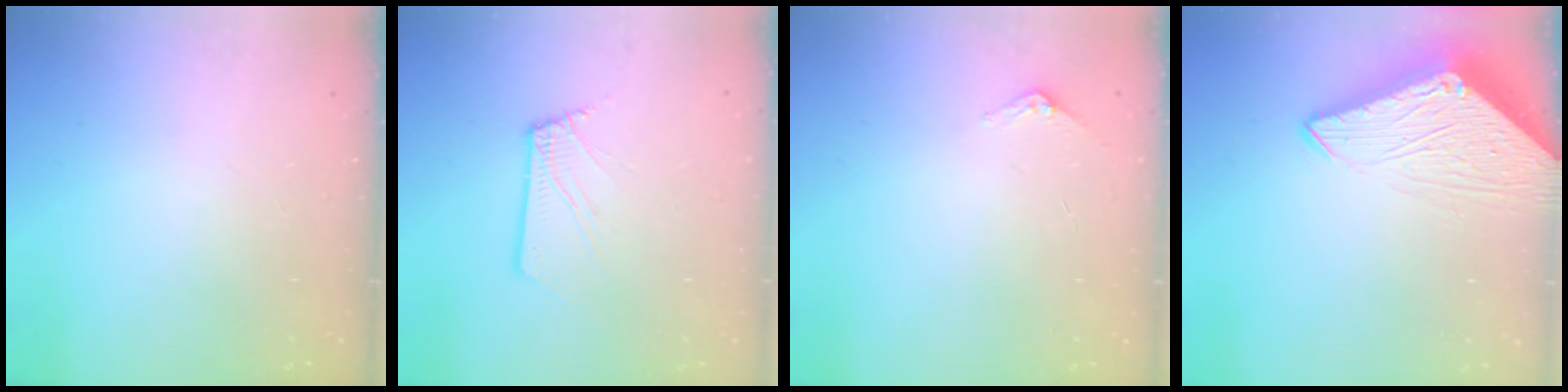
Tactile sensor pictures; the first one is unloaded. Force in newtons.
{"total": 2.5, "press": 2.5, "slide": 0.3}
{"total": 2.9, "press": 2.9, "slide": 0.2}
{"total": 7.1, "press": 7.0, "slide": 0.7}